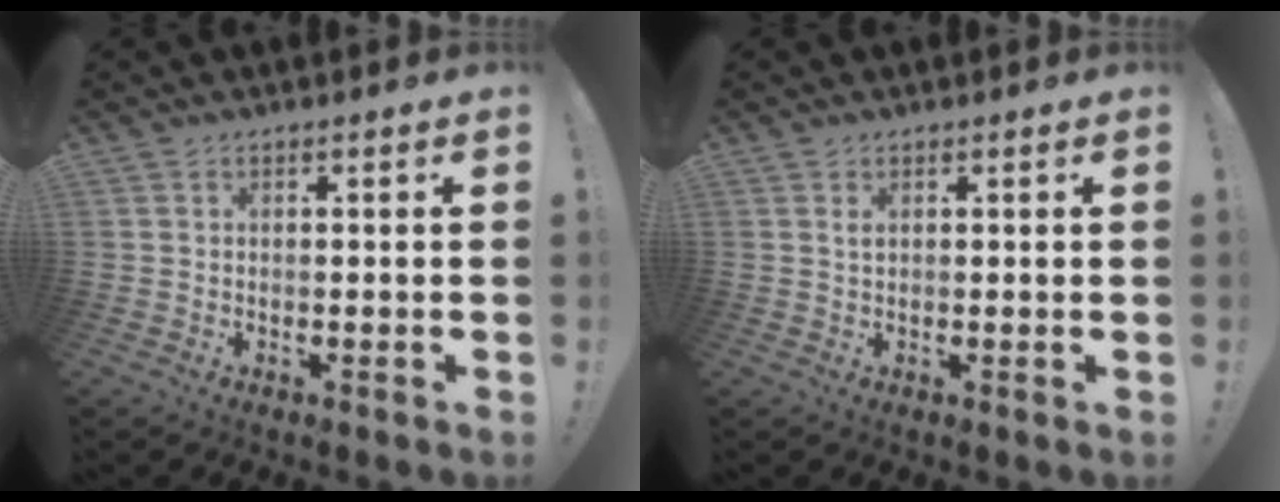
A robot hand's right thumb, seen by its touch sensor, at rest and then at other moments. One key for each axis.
{"total": 1.1, "fx": 0.5, "fy": 0.0, "fz": 1.0, "tx": -0.012, "ty": -0.002, "tz": 0.007}